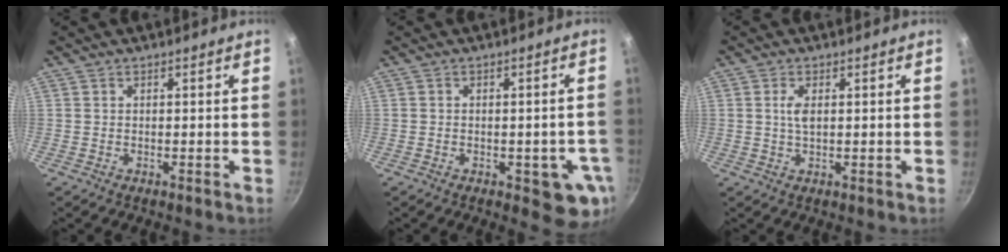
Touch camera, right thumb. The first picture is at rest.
{"total": 7.7, "force": [-2.3, 3.7, 6.3], "torque": [-0.040, 0.003, -0.028]}
{"total": 2.6, "force": [0.6, 1.2, 2.3], "torque": [-0.044, 0.000, 0.013]}